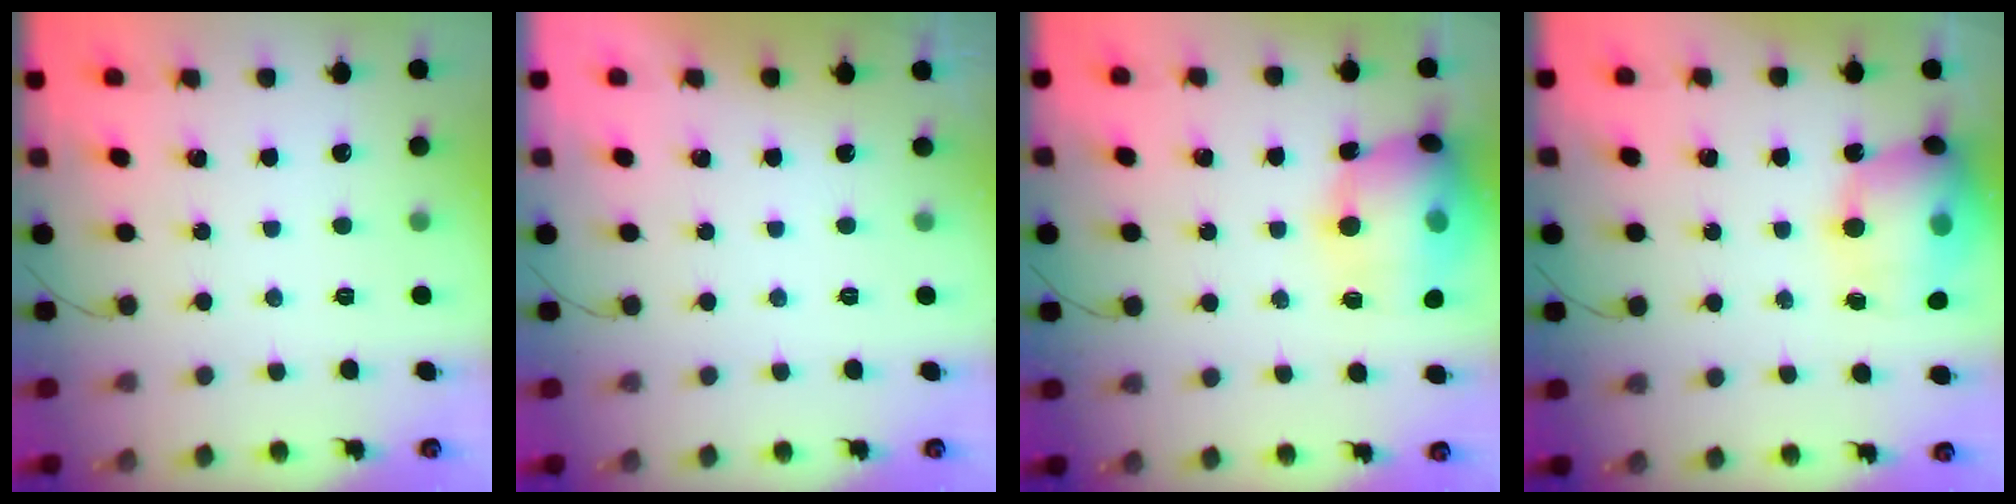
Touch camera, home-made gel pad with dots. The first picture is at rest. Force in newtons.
{"total": 0.0}
{"total": 17.0, "press": 16.8, "slide": 2.7}
{"total": 17.5, "press": 17.1, "slide": 3.4}